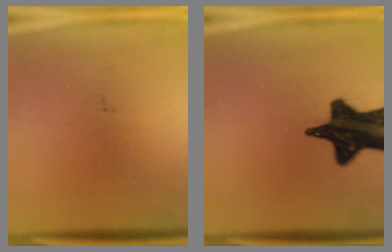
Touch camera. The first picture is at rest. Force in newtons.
{"total": 18.5}